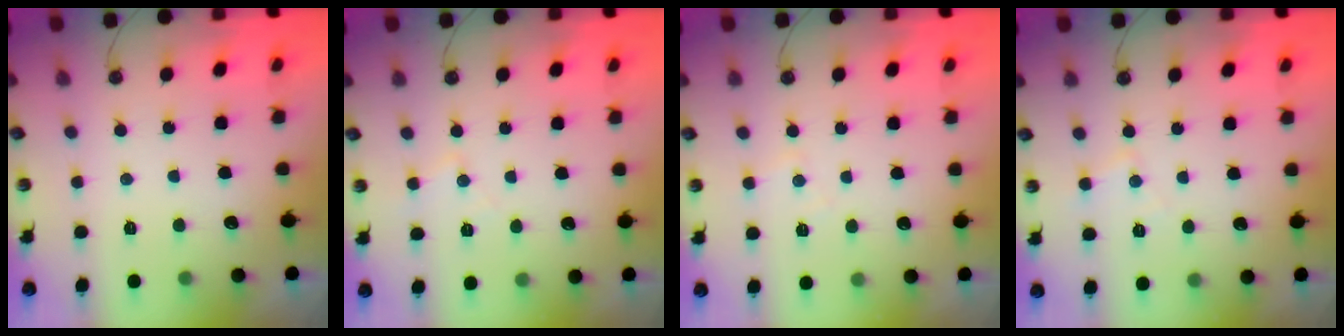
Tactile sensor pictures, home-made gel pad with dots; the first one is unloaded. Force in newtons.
{"total": 5.6, "press": 5.6, "slide": 0.4}
{"total": 4.6, "press": 4.6, "slide": 0.7}
{"total": 6.0, "press": 6.0, "slide": 0.6}